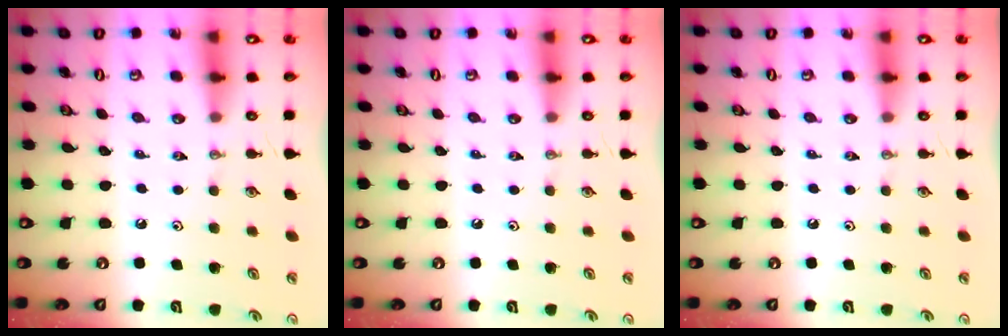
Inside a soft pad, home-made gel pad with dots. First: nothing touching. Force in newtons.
{"total": 0.0}
{"total": 0.0}